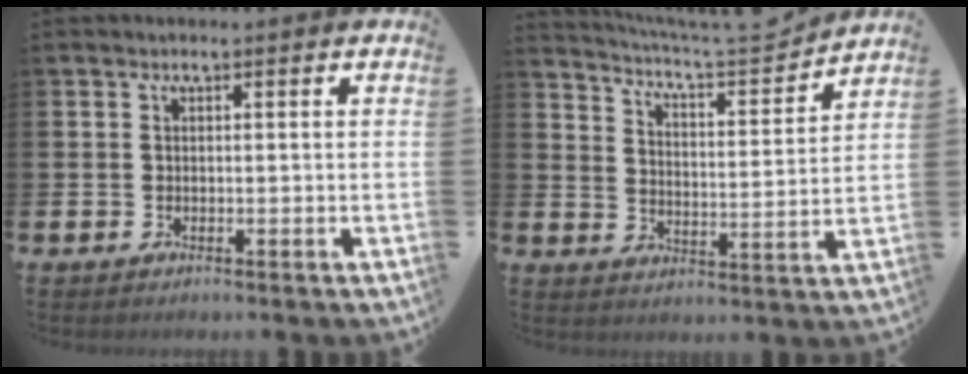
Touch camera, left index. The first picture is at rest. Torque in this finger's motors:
{"motor_torque": [-0.53, -0.75, 0.00, 0.10]}